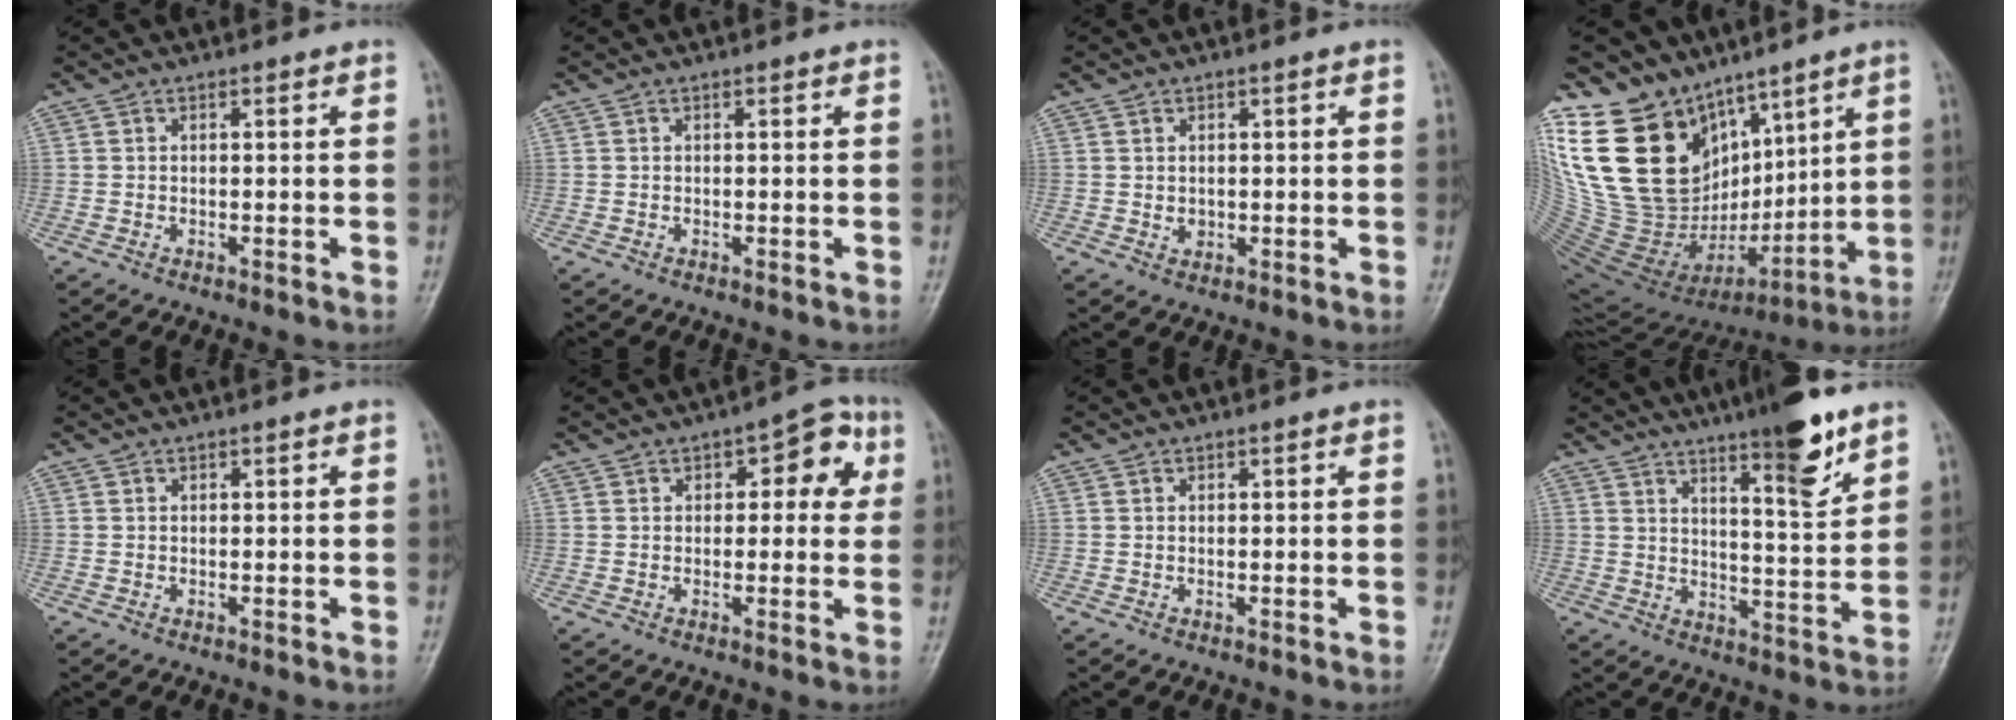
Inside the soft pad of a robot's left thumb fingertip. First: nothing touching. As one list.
[{"total": 0.0}, {"total": 1.5, "force": [0.2, 1.3, 0.7], "torque": [-0.007, -0.001, 0.007]}, {"total": 28.8, "force": [12.1, 18.3, 18.7], "torque": [-0.354, -0.039, 0.252]}, {"total": 0.0}, {"total": 7.8, "force": [2.4, 4.4, 6.0], "torque": [-0.032, 0.009, 0.021]}, {"total": 0.0}, {"total": 11.3, "force": [7.6, 1.8, 8.2], "torque": [-0.109, -0.052, 0.117]}]